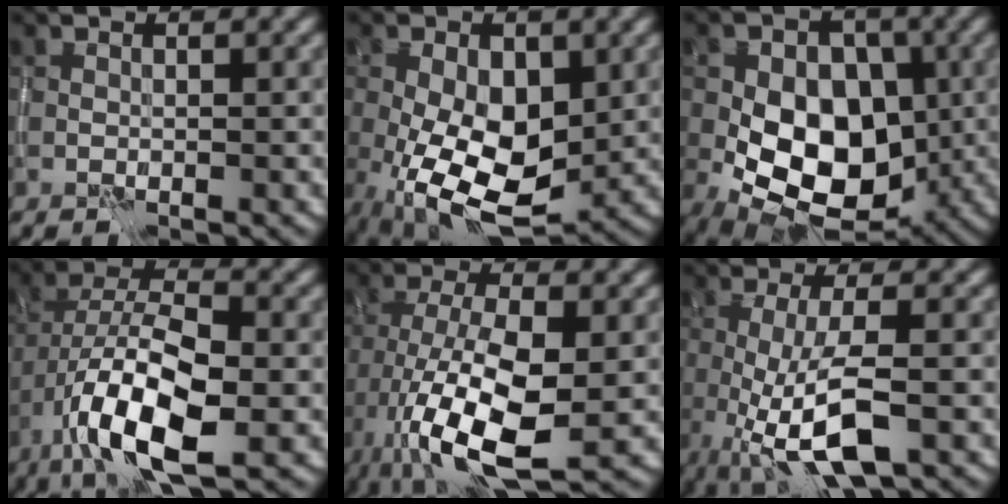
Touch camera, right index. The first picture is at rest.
{"total": 9.6, "force": [-1.8, 5.1, 8.0], "torque": [-0.152, -0.011, -0.035]}
{"total": 13.4, "force": [-1.6, 9.4, 9.4], "torque": [-0.117, -0.002, -0.041]}
{"total": 10.3, "force": [-4.3, 3.8, 8.6], "torque": [-0.166, 0.002, -0.081]}
{"total": 11.0, "force": [-4.0, 3.9, 9.4], "torque": [-0.191, -0.015, -0.074]}
{"total": 6.7, "force": [-1.9, 1.7, 6.2], "torque": [-0.125, -0.009, -0.036]}